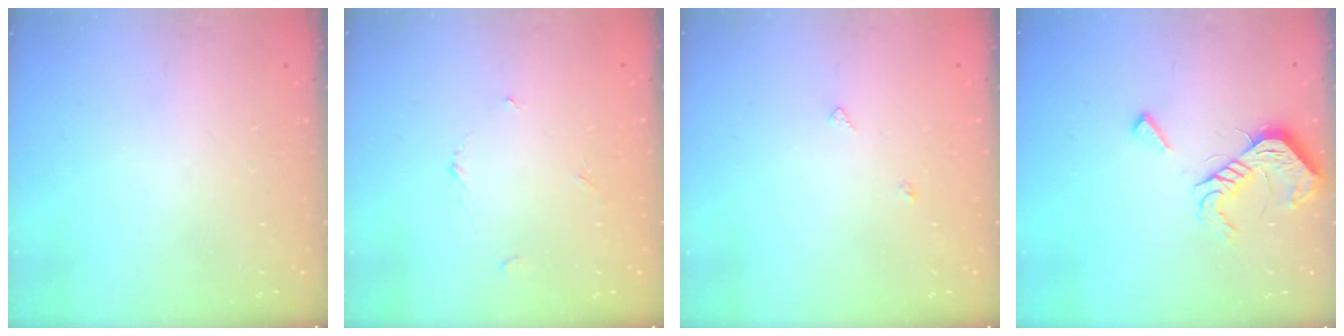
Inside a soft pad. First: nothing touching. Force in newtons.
{"total": 3.0, "press": 2.9, "slide": 0.4}
{"total": 4.4, "press": 4.4, "slide": 0.4}
{"total": 11.4, "press": 11.4, "slide": 0.4}